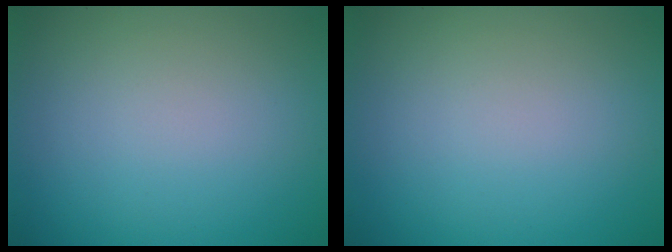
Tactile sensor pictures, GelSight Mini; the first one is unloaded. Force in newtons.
{"total": 0.0}